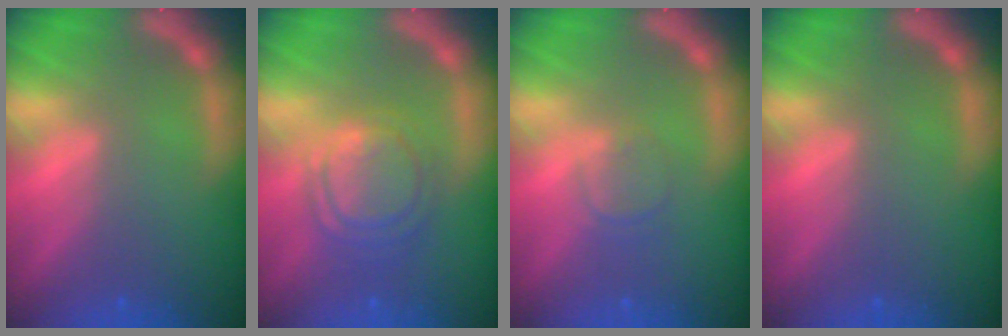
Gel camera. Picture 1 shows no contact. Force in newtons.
{"total": 6.1}
{"total": 1.9}
{"total": 0.0}